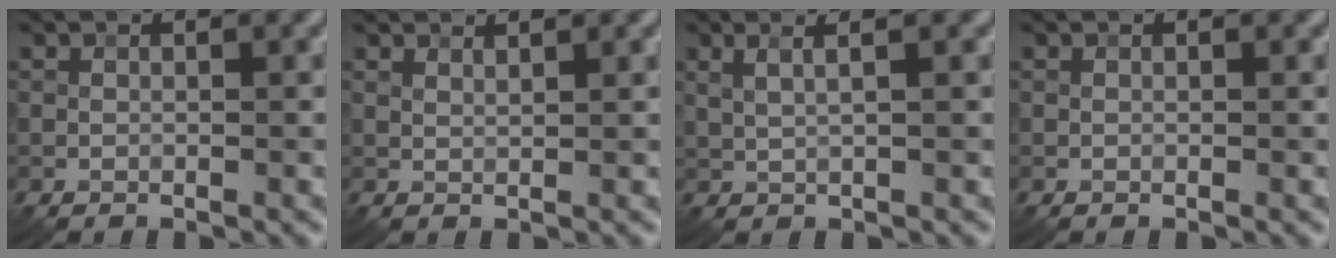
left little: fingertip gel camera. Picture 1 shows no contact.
{"total": 1.7, "force": [1.4, 0.4, 0.8], "torque": [-0.010, -0.001, 0.016]}
{"total": 3.3, "force": [1.7, 1.2, 2.5], "torque": [-0.027, 0.006, 0.007]}
{"total": 0.0}